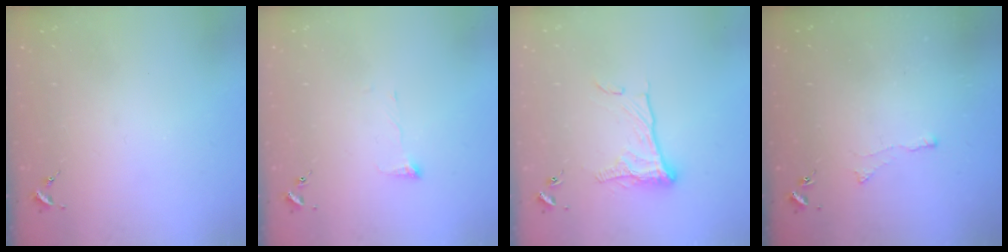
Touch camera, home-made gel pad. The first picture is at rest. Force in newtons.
{"total": 3.6, "press": 3.6, "slide": 0.5}
{"total": 12.2, "press": 12.2, "slide": 1.0}
{"total": 2.6, "press": 2.5, "slide": 0.6}